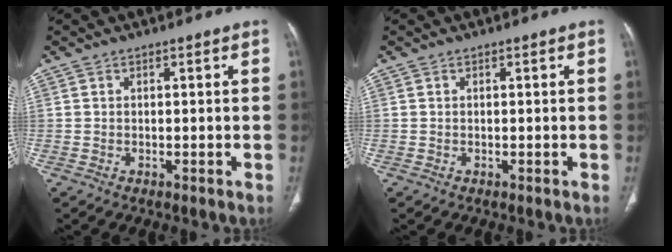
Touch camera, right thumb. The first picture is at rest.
{"total": 0.0}